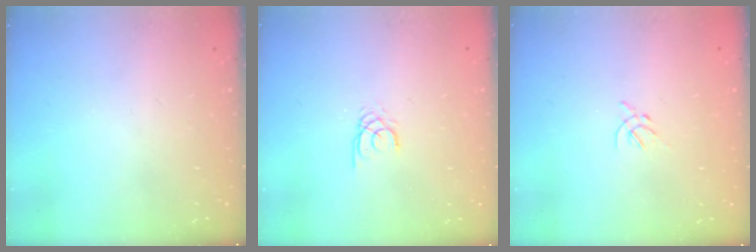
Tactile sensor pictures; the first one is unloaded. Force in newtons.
{"total": 1.9, "press": 1.9, "slide": 0.3}
{"total": 1.7, "press": 1.6, "slide": 0.6}